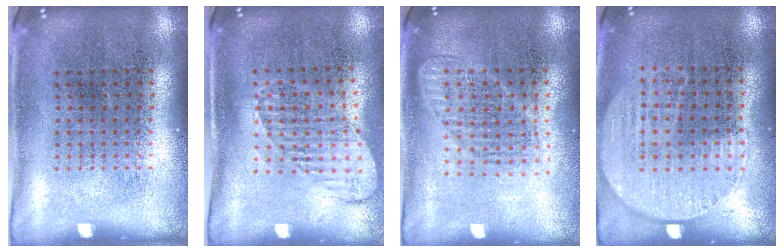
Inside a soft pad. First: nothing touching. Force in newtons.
{"total": 1.4, "press": 1.1, "slide": 0.8}
{"total": 1.6, "press": 1.4, "slide": 0.7}
{"total": 0.7, "press": 0.4, "slide": 0.5}